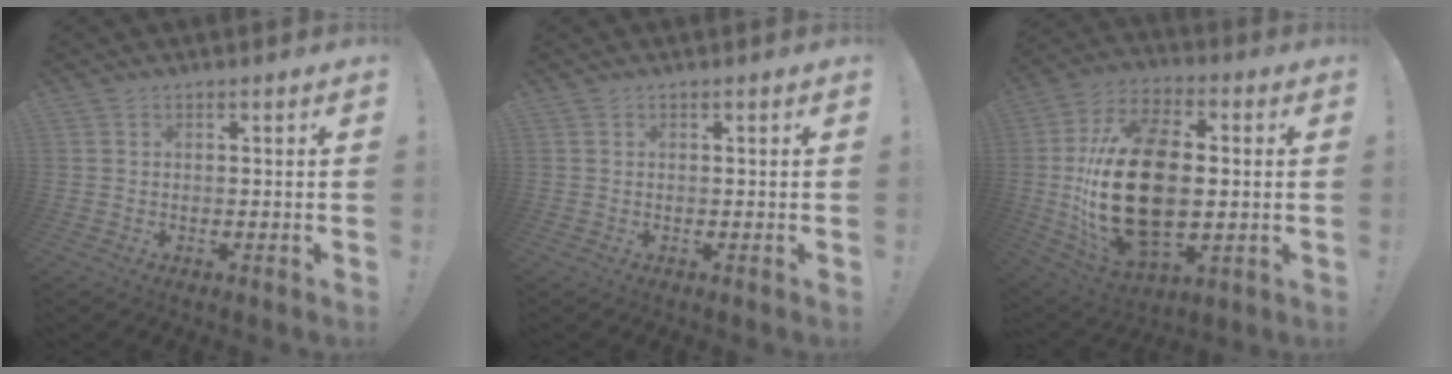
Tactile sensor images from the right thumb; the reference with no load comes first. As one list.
[{"total": 0.0}, {"total": 27.3, "force": [-0.3, 15.9, 22.2], "torque": [-0.437, 0.000, 0.005]}]